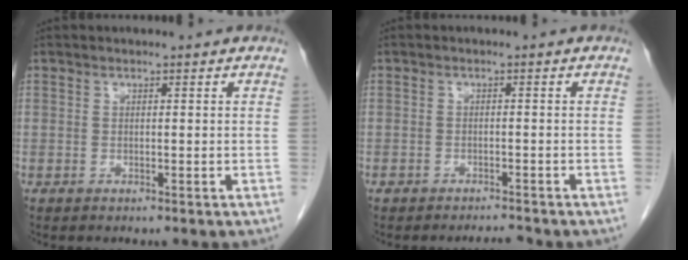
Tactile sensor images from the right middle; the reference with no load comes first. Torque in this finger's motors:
{"motor_torque": [-0.18, 0.04, 0.04, 0.00]}